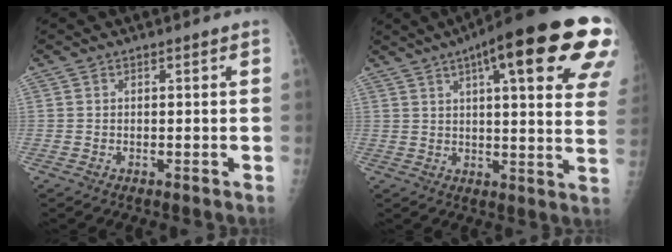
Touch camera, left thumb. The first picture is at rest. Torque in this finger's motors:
{"motor_torque": [2.76, 2.25, 2.15, -0.62, 0.15]}